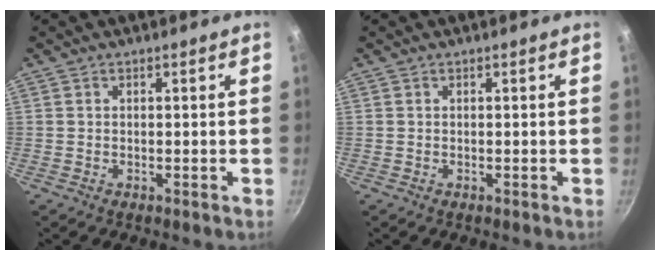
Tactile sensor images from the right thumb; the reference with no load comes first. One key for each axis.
{"total": 0.0}